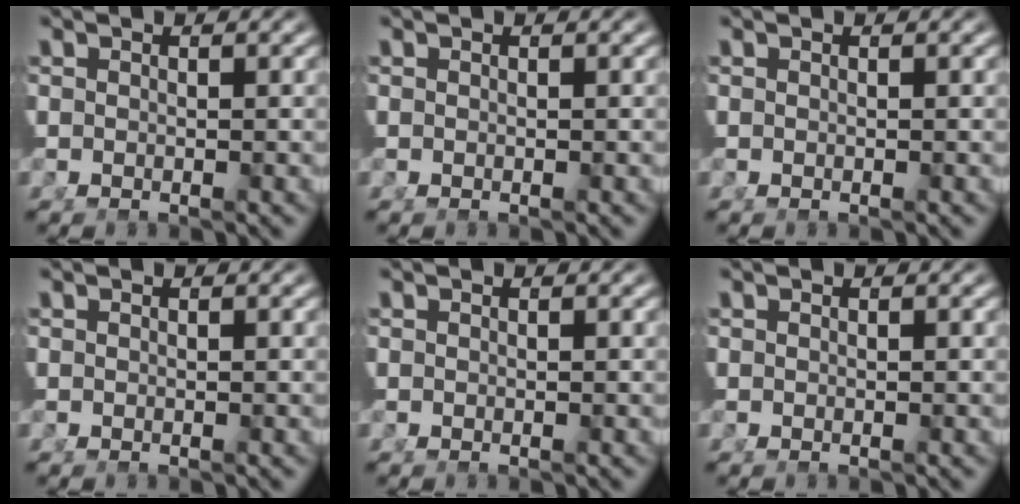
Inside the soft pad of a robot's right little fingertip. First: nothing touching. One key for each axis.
{"total": 0.0}
{"total": 0.0}
{"total": 0.0}
{"total": 0.0}
{"total": 0.0}